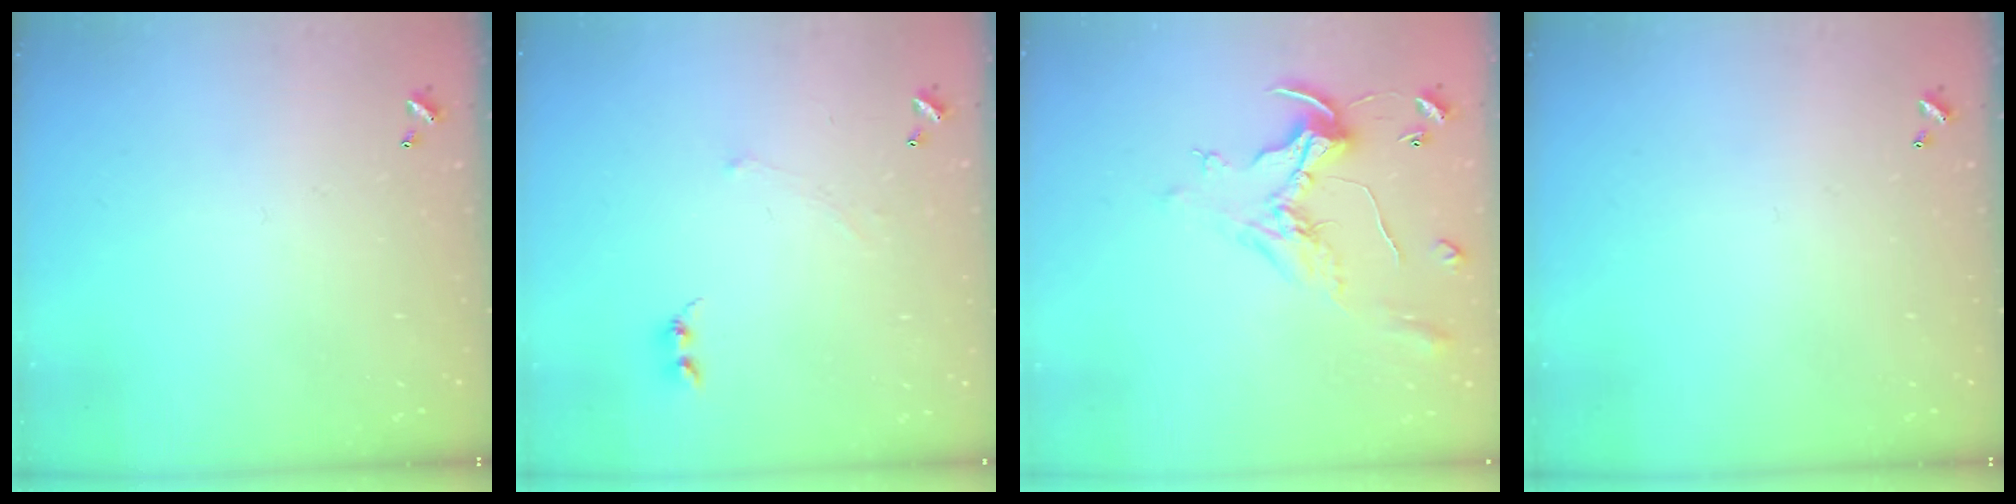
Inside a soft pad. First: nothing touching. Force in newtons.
{"total": 0.6, "press": 0.3, "slide": 0.5}
{"total": 0.8, "press": 0.5, "slide": 0.6}
{"total": 0.0}